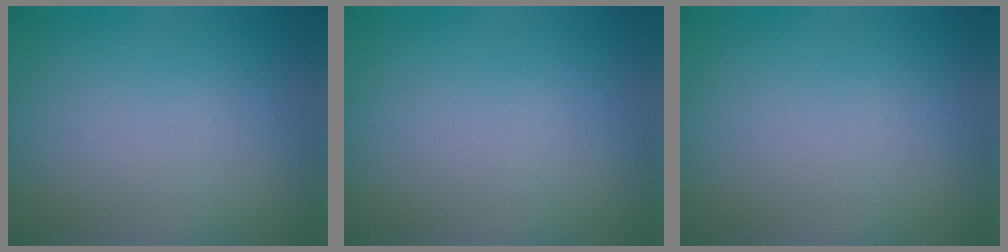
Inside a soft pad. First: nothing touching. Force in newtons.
{"total": 0.0}
{"total": 0.0}